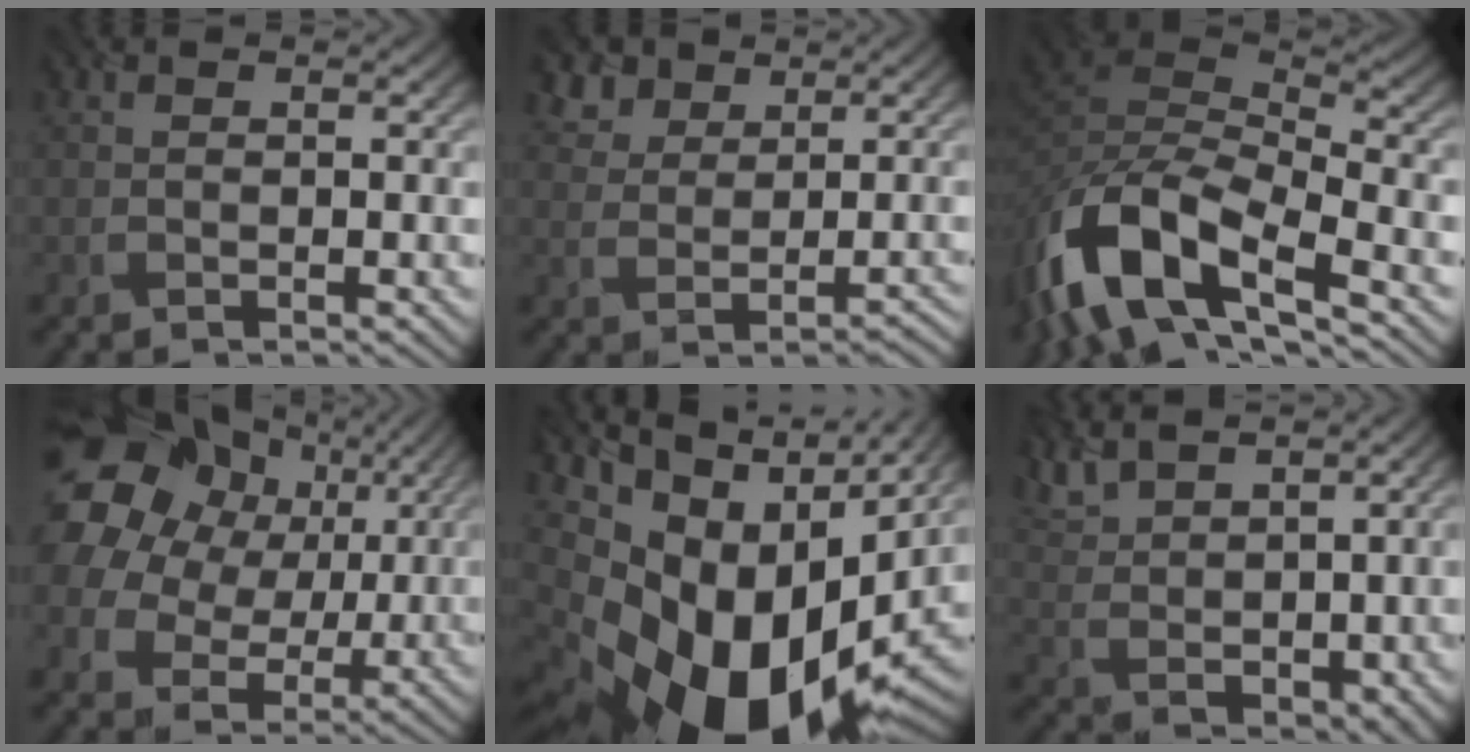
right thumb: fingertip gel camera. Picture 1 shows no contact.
{"total": 3.6, "force": [2.4, 2.4, 1.3], "torque": [-0.025, 0.004, 0.043]}
{"total": 15.2, "force": [-8.1, 5.8, 11.5], "torque": [-0.275, -0.026, -0.138]}
{"total": 21.3, "force": [7.3, 17.0, 10.5], "torque": [-0.275, 0.036, 0.133]}
{"total": 19.4, "force": [0.0, 13.4, 14.0], "torque": [-0.256, -0.041, 0.037]}
{"total": 9.3, "force": [6.2, 4.2, 5.4], "torque": [-0.145, 0.006, 0.133]}